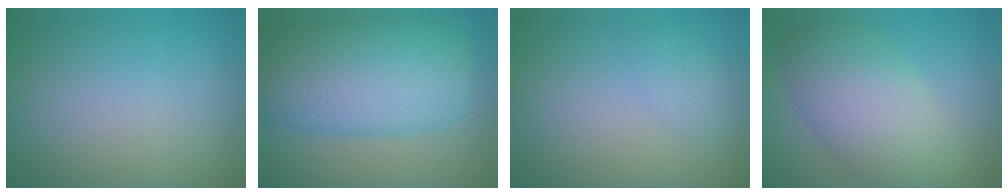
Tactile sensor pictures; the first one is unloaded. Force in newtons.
{"total": 11.1, "press": 11.1, "slide": 0.1}
{"total": 1.2, "press": 1.2, "slide": 0.1}
{"total": 7.6, "press": 7.6, "slide": 0.4}